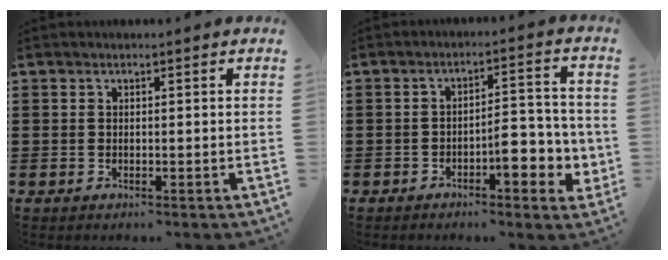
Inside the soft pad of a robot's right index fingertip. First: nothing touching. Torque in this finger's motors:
{"motor_torque": [0.94, 0.77, 0.37, 0.09]}